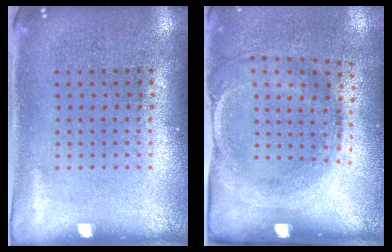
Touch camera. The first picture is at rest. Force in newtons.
{"total": 1.8, "press": 1.2, "slide": 1.4}